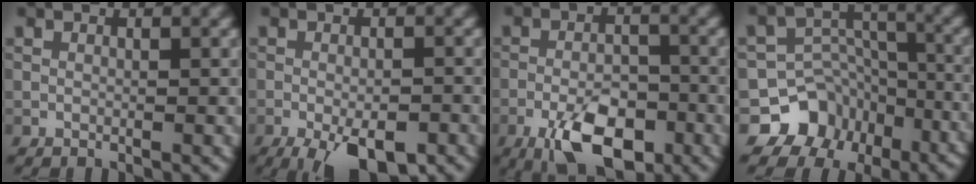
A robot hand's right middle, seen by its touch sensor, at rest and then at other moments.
{"total": 7.3, "force": [-4.3, 2.5, 5.3], "torque": [-0.083, -0.017, -0.063]}
{"total": 7.4, "force": [-4.0, 3.2, 5.3], "torque": [-0.088, -0.001, -0.073]}
{"total": 12.6, "force": [-8.3, 9.3, 1.9], "torque": [-0.034, -0.002, -0.122]}